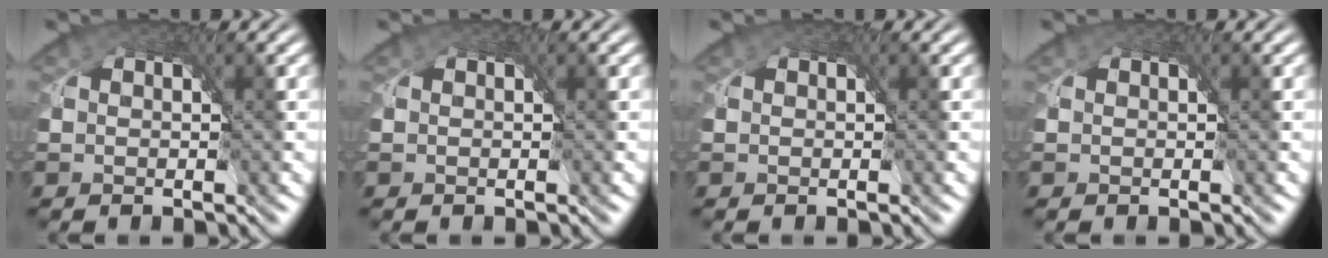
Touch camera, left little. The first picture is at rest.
{"total": 0.0}
{"total": 0.0}
{"total": 0.0}